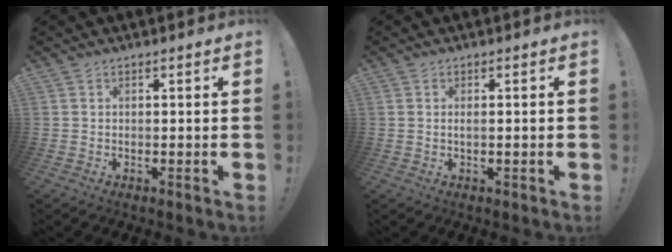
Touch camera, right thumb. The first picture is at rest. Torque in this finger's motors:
{"motor_torque": [-0.39, -0.01, -0.01, 0.21, 0.09]}